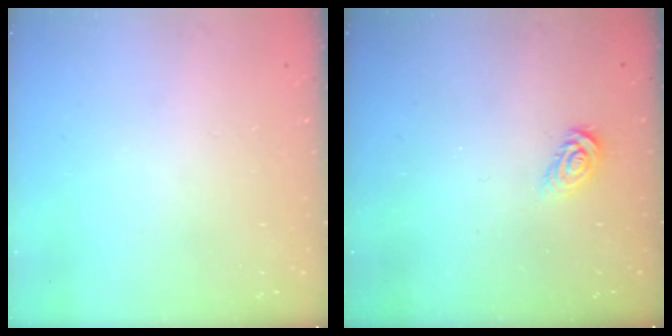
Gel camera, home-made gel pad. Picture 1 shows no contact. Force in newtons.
{"total": 3.7, "press": 3.7, "slide": 0.4}